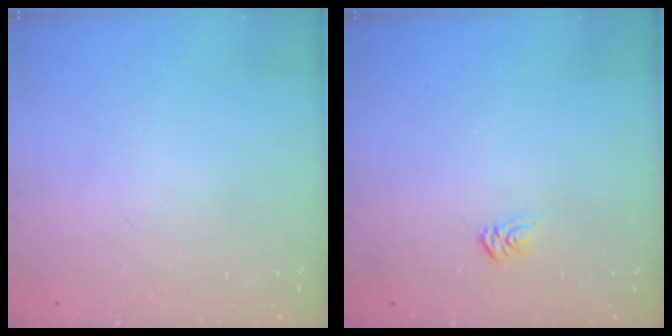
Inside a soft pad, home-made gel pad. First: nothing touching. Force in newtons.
{"total": 2.9, "press": 2.9, "slide": 0.2}